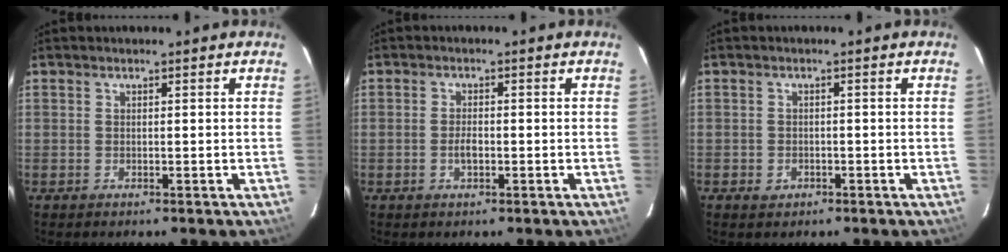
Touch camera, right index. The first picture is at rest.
{"total": 2.3, "force": [-0.7, 1.1, 1.9], "torque": [-0.037, 0.001, -0.013]}
{"total": 2.1, "force": [-1.0, 1.8, 0.5], "torque": [-0.010, 0.001, -0.014]}